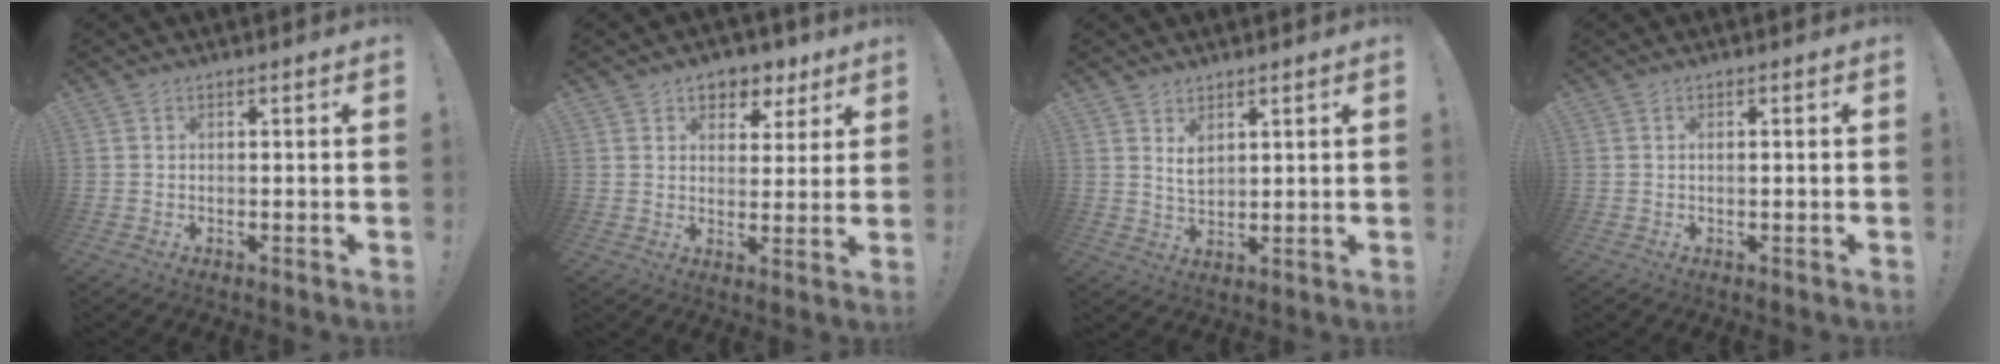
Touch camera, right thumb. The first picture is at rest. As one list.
[{"total": 6.4, "force": [4.0, 4.8, 1.6], "torque": [-0.006, -0.030, 0.073]}, {"total": 4.3, "force": [2.7, 2.5, 2.3], "torque": [-0.030, -0.017, 0.048]}, {"total": 0.7, "force": [-0.2, 0.2, 0.6], "torque": [-0.019, 0.005, -0.002]}]